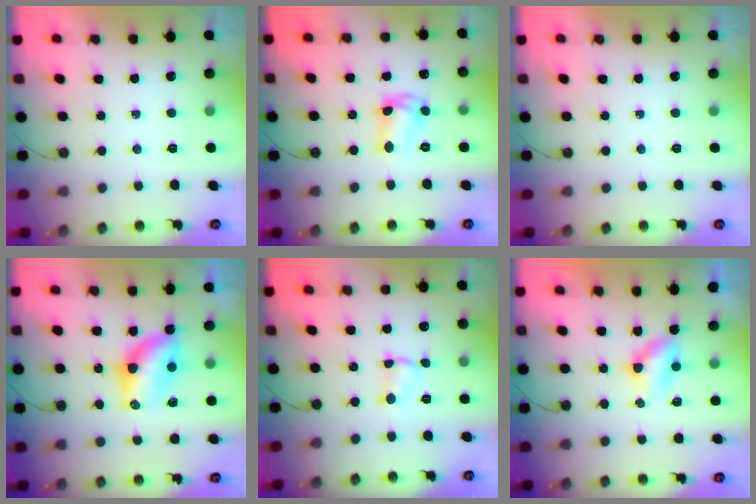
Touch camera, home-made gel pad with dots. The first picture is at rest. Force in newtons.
{"total": 9.1, "press": 9.1, "slide": 0.9}
{"total": 0.0}
{"total": 9.2, "press": 8.2, "slide": 4.3}
{"total": 2.5, "press": 2.5, "slide": 0.4}
{"total": 3.8, "press": 3.8, "slide": 0.5}